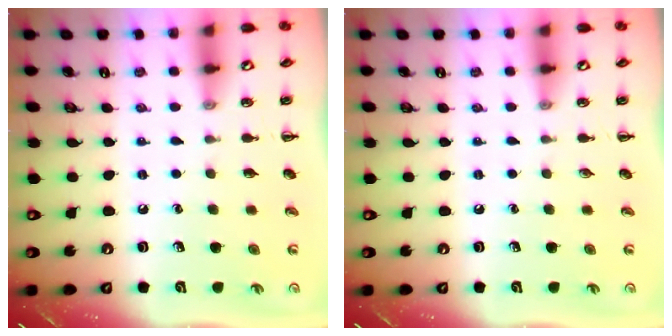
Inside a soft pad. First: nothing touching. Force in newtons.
{"total": 0.0}